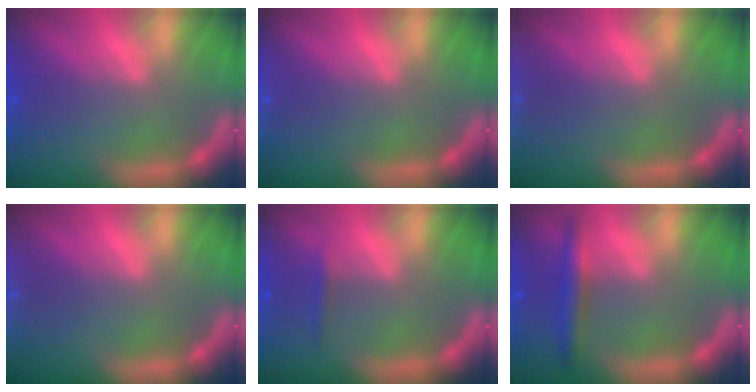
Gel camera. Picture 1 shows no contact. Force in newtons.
{"total": 1.4}
{"total": 6.5}
{"total": 5.0}
{"total": 0.9}
{"total": 3.0}